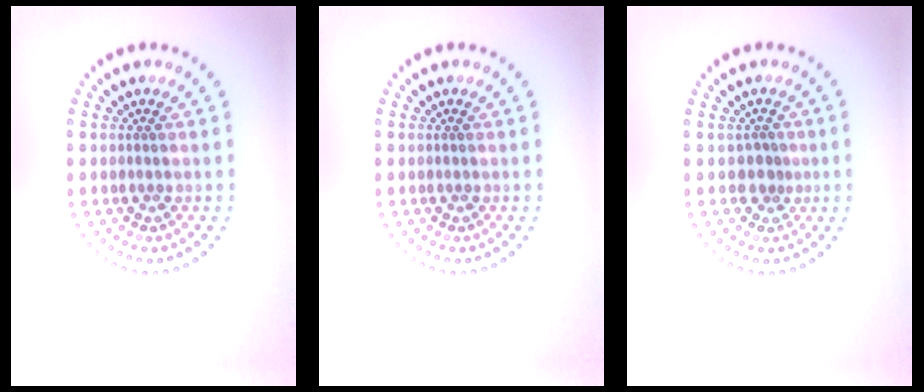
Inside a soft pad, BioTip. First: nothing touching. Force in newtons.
{"total": 0.0}
{"total": 1.1, "press": 0.7, "slide": 0.9}